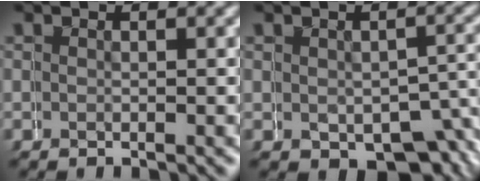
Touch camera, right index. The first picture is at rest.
{"total": 3.5, "force": [-1.0, 2.4, 2.4], "torque": [-0.023, 0.003, -0.021]}